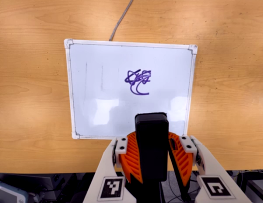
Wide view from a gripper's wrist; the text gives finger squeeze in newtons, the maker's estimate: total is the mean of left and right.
{"total": 9.9, "left": 10.1, "right": 9.6}